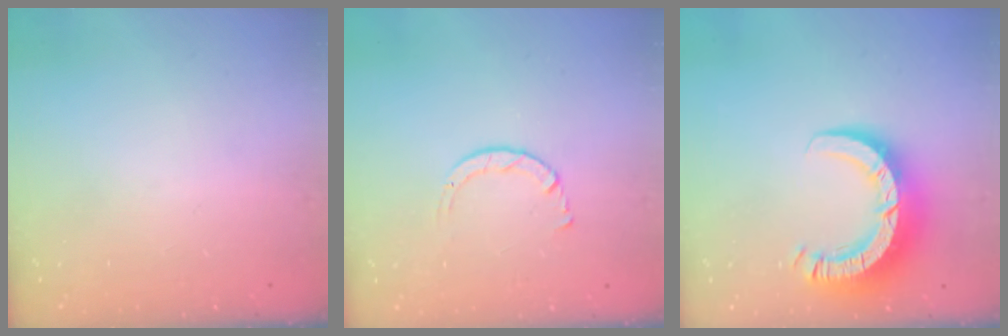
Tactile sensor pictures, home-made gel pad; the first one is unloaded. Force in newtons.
{"total": 2.7, "press": 2.7, "slide": 0.3}
{"total": 10.6, "press": 10.5, "slide": 1.0}